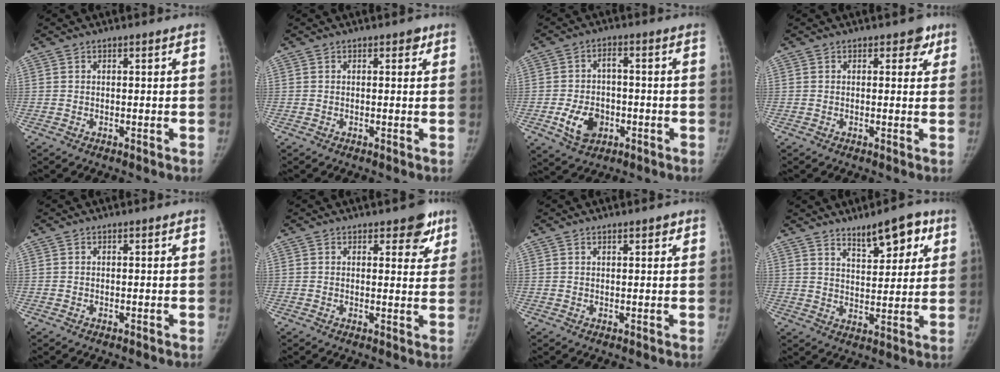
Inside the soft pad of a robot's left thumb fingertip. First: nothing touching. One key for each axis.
{"total": 1.2, "fx": 0.7, "fy": 0.8, "fz": 0.7, "tx": 0.002, "ty": -0.001, "tz": 0.004}
{"total": 8.2, "fx": -2.8, "fy": 5.7, "fz": 5.2, "tx": -0.081, "ty": 0.014, "tz": -0.043}
{"total": 2.8, "fx": 1.5, "fy": 1.9, "fz": 1.5, "tx": 0.009, "ty": -0.004, "tz": 0.012}
{"total": 0.0}
{"total": 5.5, "fx": 3.5, "fy": 2.7, "fz": 3.3, "tx": -0.005, "ty": -0.016, "tz": 0.039}
{"total": 1.9, "fx": 1.3, "fy": 0.7, "fz": 1.2, "tx": -0.012, "ty": -0.005, "tz": 0.017}
{"total": 9.6, "fx": 5.9, "fy": 3.8, "fz": 6.6, "tx": -0.073, "ty": -0.030, "tz": 0.095}